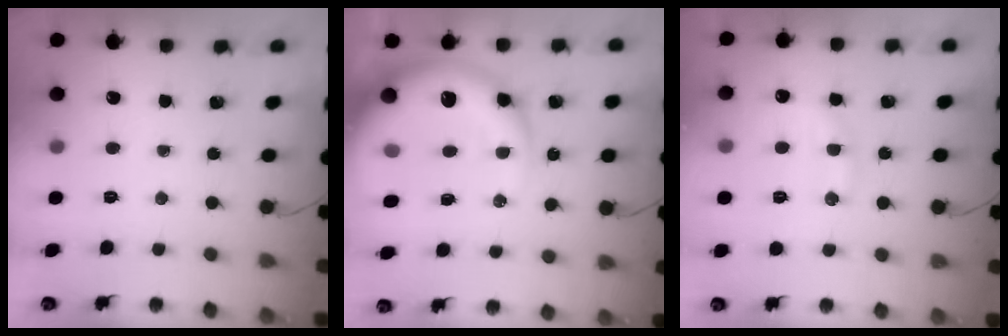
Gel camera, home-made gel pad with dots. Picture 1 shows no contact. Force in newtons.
{"total": 16.0, "press": 15.6, "slide": 3.6}
{"total": 12.3, "press": 12.2, "slide": 0.8}